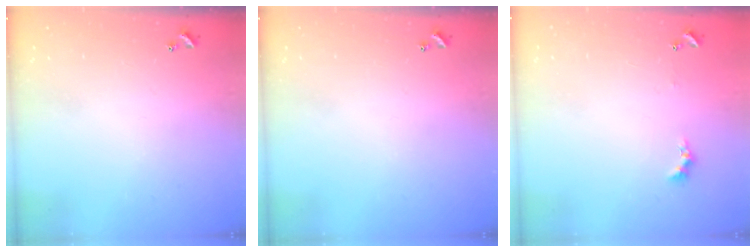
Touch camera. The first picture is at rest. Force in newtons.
{"total": 0.0}
{"total": 0.6, "press": 0.4, "slide": 0.5}